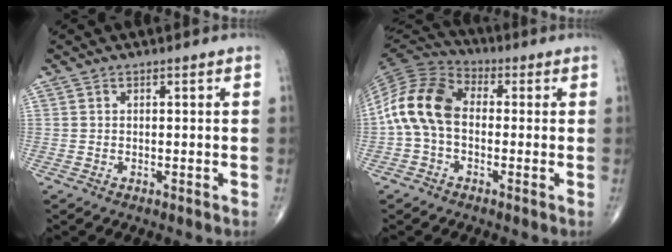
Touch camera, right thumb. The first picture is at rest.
{"total": 12.7, "force": [-0.7, 8.5, 9.4], "torque": [-0.185, 0.032, -0.028]}